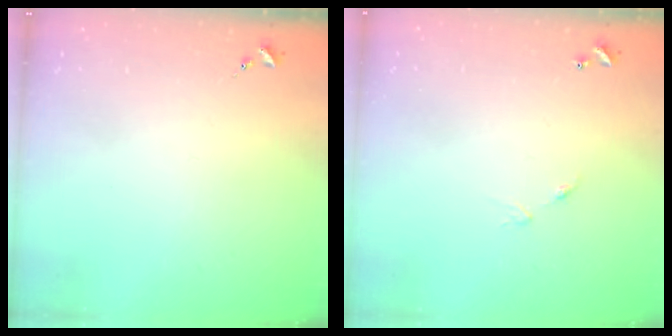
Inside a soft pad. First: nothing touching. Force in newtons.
{"total": 5.6, "press": 5.5, "slide": 0.6}